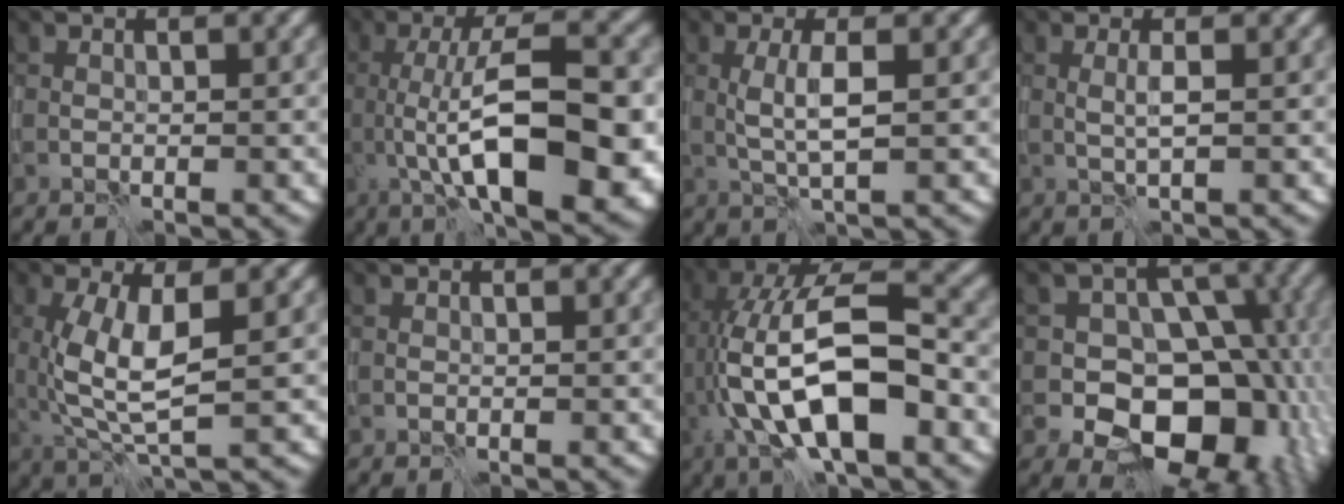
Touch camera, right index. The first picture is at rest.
{"total": 12.0, "force": [-2.1, 3.8, 11.2], "torque": [-0.168, -0.001, -0.040]}
{"total": 2.9, "force": [0.0, 0.4, 2.8], "torque": [-0.058, 0.004, 0.000]}
{"total": 1.3, "force": [0.0, -0.1, 1.3], "torque": [-0.028, 0.002, -0.001]}
{"total": 5.4, "force": [0.4, 1.8, 5.1], "torque": [-0.118, -0.010, 0.013]}
{"total": 0.0}
{"total": 12.4, "force": [-2.1, 4.8, 11.3], "torque": [-0.201, 0.015, -0.046]}
{"total": 13.2, "force": [-2.8, 9.9, 8.4], "torque": [-0.066, 0.008, -0.065]}